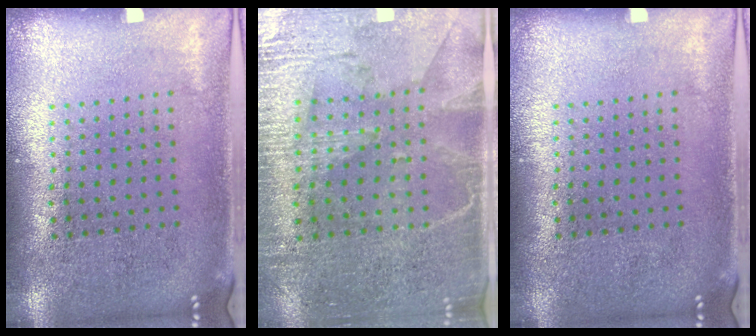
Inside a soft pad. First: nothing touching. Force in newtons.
{"total": 3.3, "press": 3.0, "slide": 1.5}
{"total": 0.0}